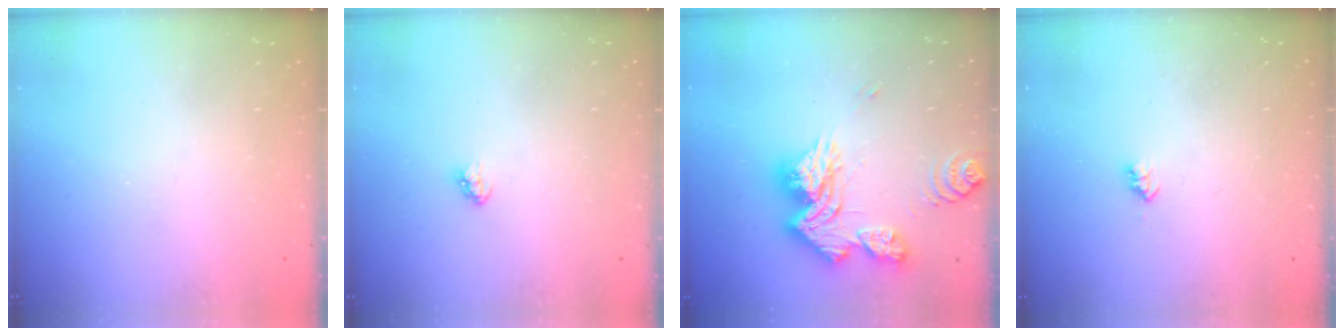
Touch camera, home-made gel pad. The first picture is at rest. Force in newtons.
{"total": 3.1, "press": 3.1, "slide": 0.2}
{"total": 18.7, "press": 18.6, "slide": 1.9}
{"total": 2.6, "press": 2.5, "slide": 0.4}